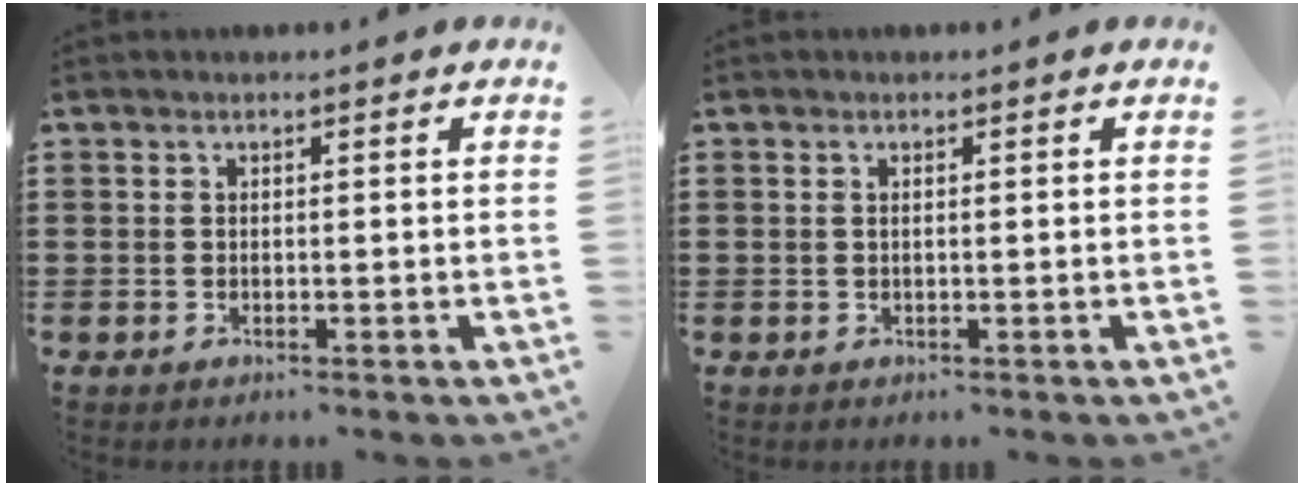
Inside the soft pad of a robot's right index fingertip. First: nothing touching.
{"total": 0.5, "force": [0.1, 0.0, 0.5], "torque": [-0.010, -0.001, 0.002]}